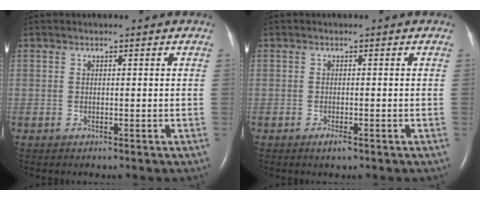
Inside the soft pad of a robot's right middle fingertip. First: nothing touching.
{"total": 1.3, "force": [-0.8, 0.2, 0.9], "torque": [-0.022, -0.003, -0.013]}